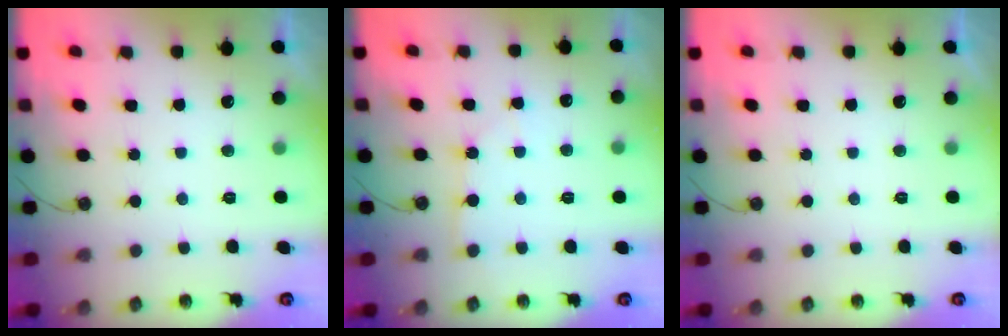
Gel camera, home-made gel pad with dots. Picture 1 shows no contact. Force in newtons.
{"total": 4.8, "press": 4.8, "slide": 0.6}
{"total": 0.0}